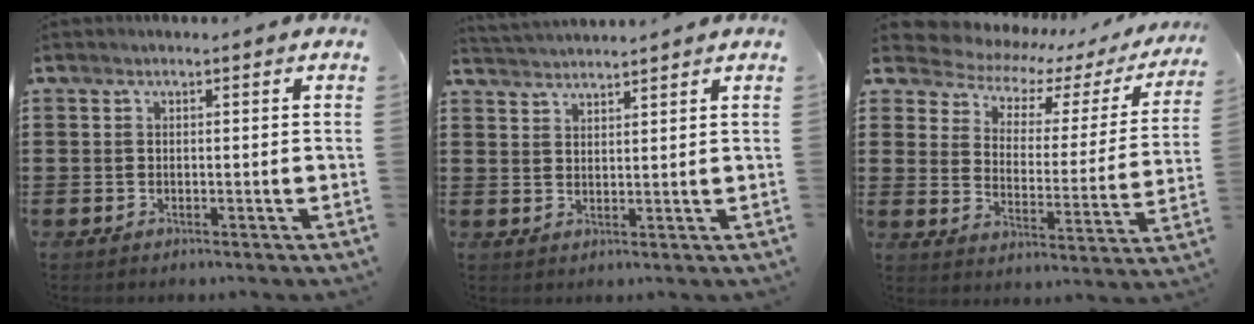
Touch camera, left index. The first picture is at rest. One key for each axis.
{"total": 2.3, "fx": 2.3, "fy": -0.3, "fz": -0.3, "tx": -0.001, "ty": -0.005, "tz": 0.044}
{"total": 5.0, "fx": 4.5, "fy": 1.7, "fz": 1.2, "tx": -0.055, "ty": -0.039, "tz": 0.072}